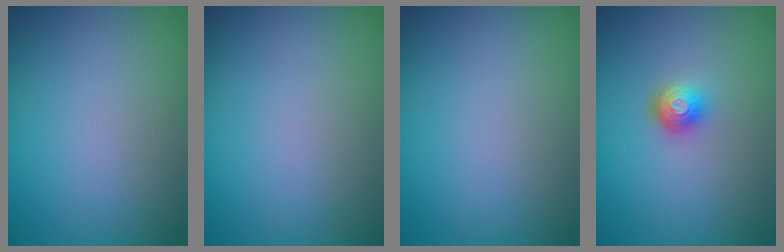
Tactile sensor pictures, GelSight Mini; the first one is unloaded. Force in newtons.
{"total": 0.0}
{"total": 0.0}
{"total": 2.0, "press": 1.5, "slide": 1.4}